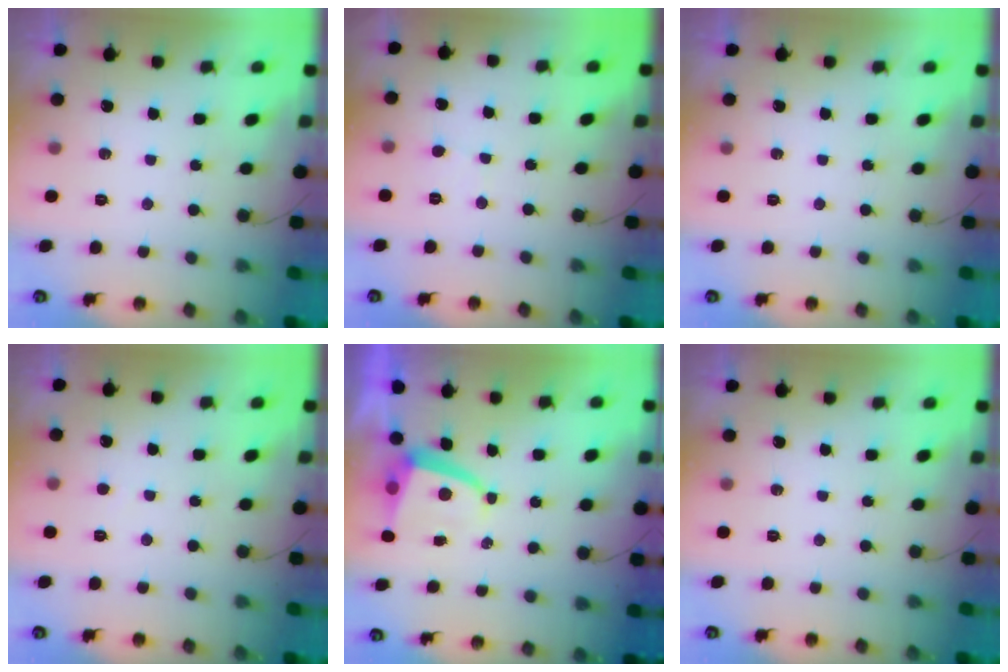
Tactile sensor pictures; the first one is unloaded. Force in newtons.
{"total": 1.6, "press": 1.6, "slide": 0.1}
{"total": 0.0}
{"total": 1.7, "press": 1.7, "slide": 0.1}
{"total": 4.2, "press": 4.2, "slide": 0.5}
{"total": 0.0}